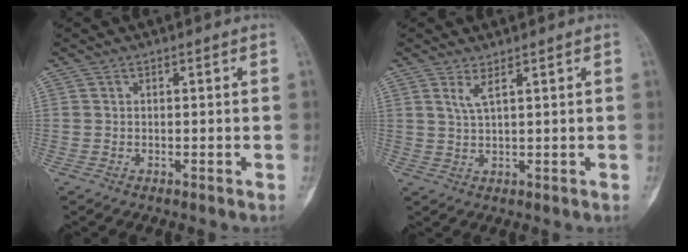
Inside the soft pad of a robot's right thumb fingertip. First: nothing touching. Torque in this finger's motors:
{"motor_torque": [-0.51, 0.43, 0.44, 0.09, 0.05]}